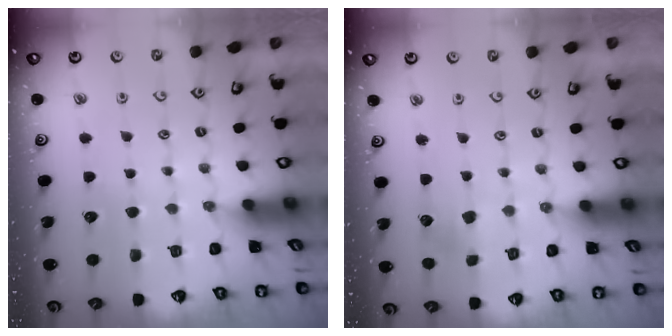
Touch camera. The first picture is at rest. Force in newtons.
{"total": 2.4, "press": 2.3, "slide": 0.4}